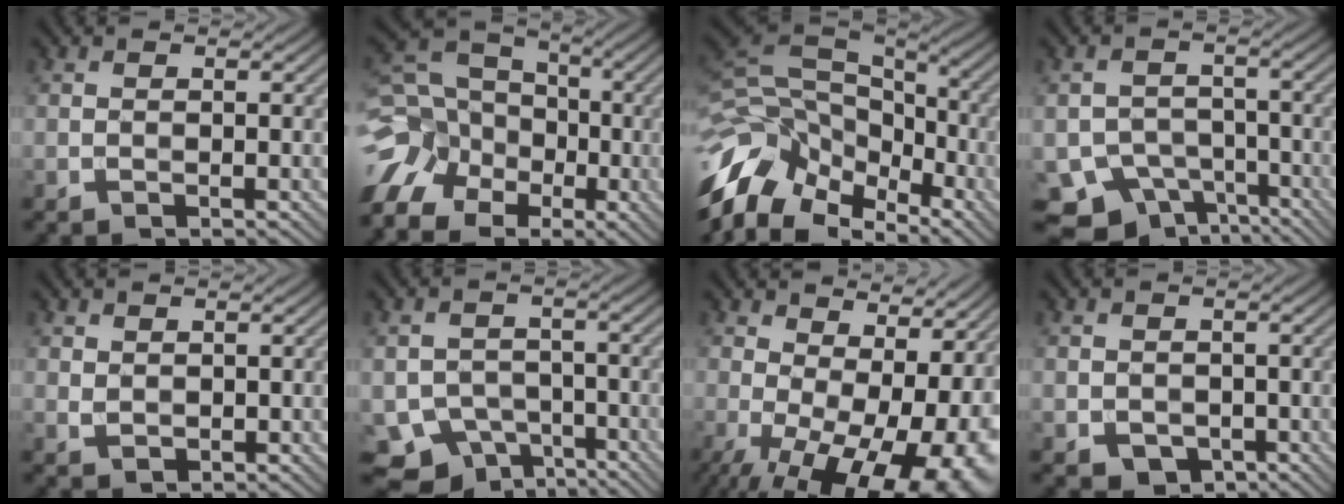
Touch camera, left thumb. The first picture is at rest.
{"total": 13.6, "force": [-5.1, 11.3, 5.6], "torque": [-0.154, -0.019, -0.104]}
{"total": 17.6, "force": [-9.7, 10.9, 9.9], "torque": [-0.253, -0.023, -0.144]}
{"total": 8.9, "force": [-6.4, 5.6, 2.5], "torque": [-0.035, -0.017, -0.095]}
{"total": 1.7, "force": [1.2, 1.0, 0.7], "torque": [-0.018, -0.004, 0.030]}
{"total": 7.5, "force": [-5.2, 5.1, 2.0], "torque": [-0.029, -0.015, -0.083]}
{"total": 18.5, "force": [-2.1, 9.7, 15.6], "torque": [-0.195, -0.011, 0.006]}
{"total": 2.4, "force": [-0.4, 2.2, 1.0], "torque": [-0.031, -0.013, -0.005]}